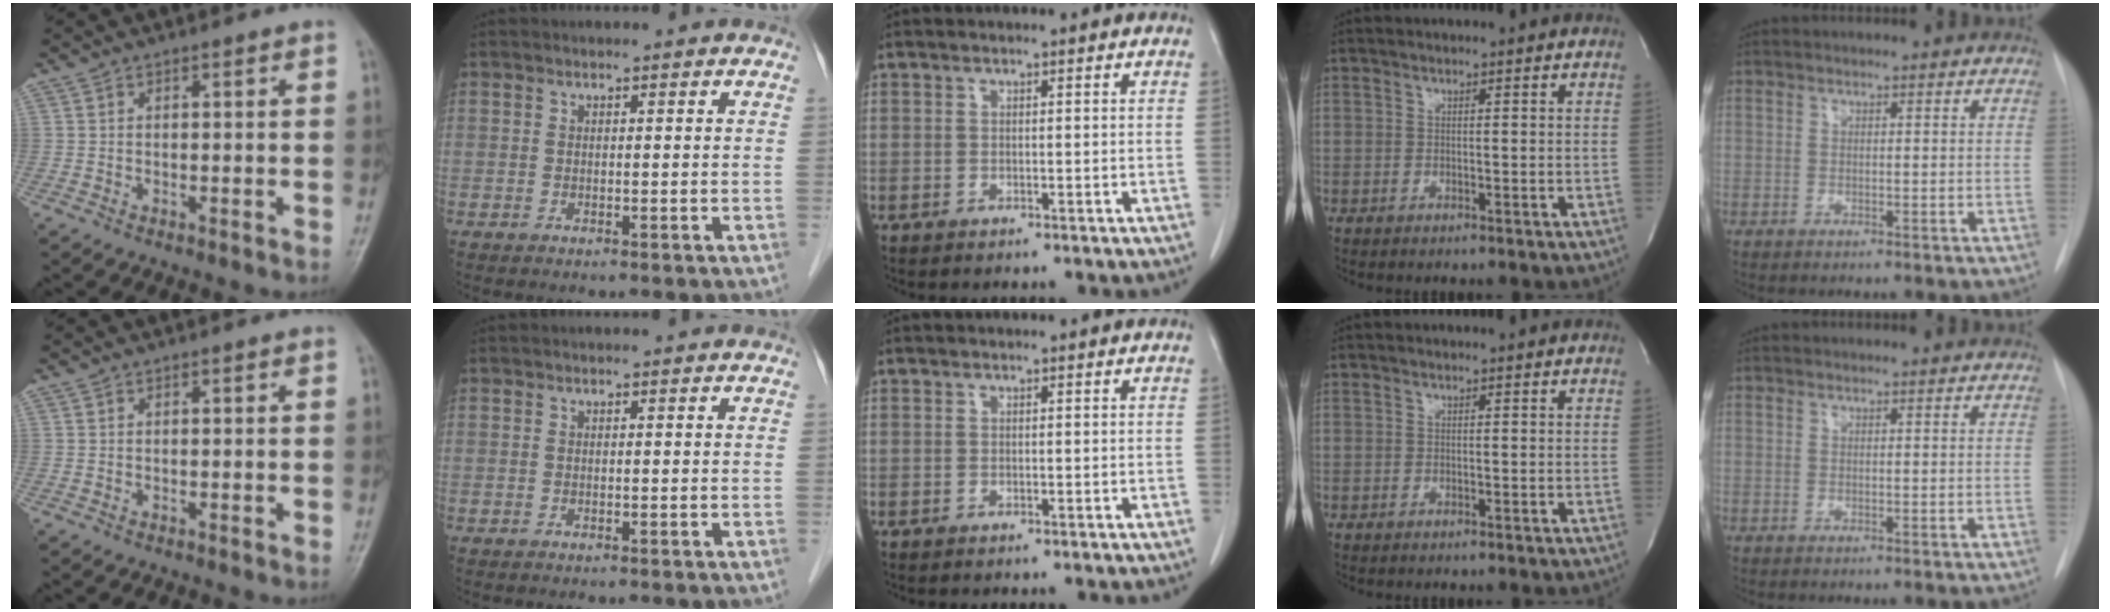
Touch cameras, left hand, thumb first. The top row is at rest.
{}